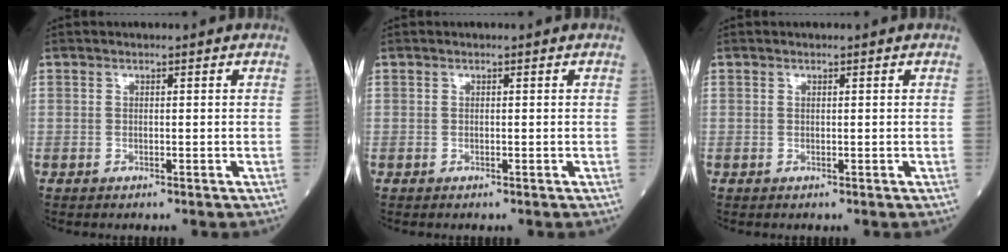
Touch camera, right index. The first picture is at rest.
{"total": 0.0}
{"total": 0.0}